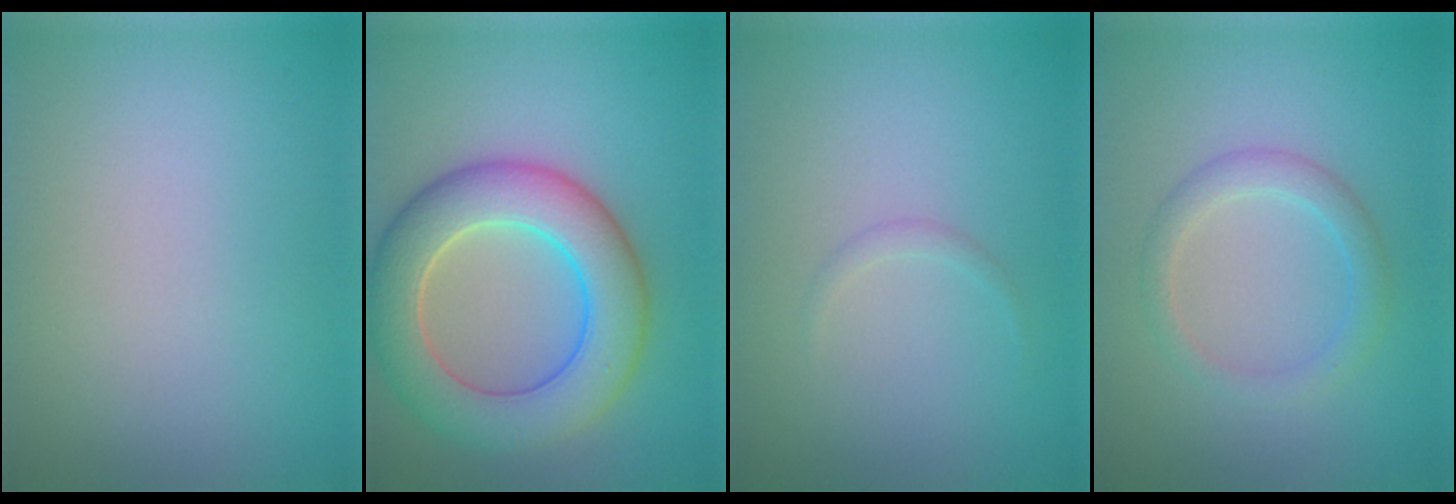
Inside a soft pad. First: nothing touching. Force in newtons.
{"total": 8.7, "press": 8.7, "slide": 0.4}
{"total": 0.6, "press": 0.6, "slide": 0.1}
{"total": 2.3, "press": 2.3, "slide": 0.1}